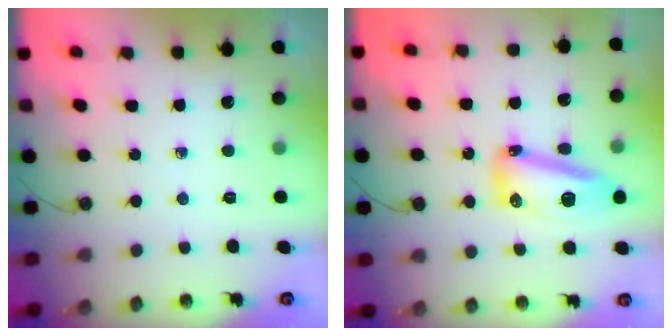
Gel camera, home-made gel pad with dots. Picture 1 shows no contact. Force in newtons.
{"total": 13.0, "press": 12.9, "slide": 1.7}